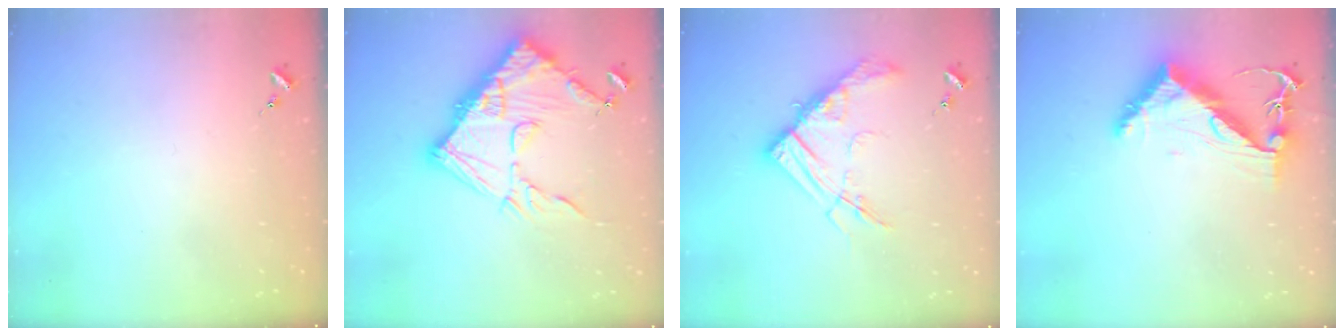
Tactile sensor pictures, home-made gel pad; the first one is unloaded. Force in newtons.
{"total": 20.9, "press": 20.8, "slide": 1.8}
{"total": 15.4, "press": 15.3, "slide": 1.8}
{"total": 8.6, "press": 8.5, "slide": 1.1}